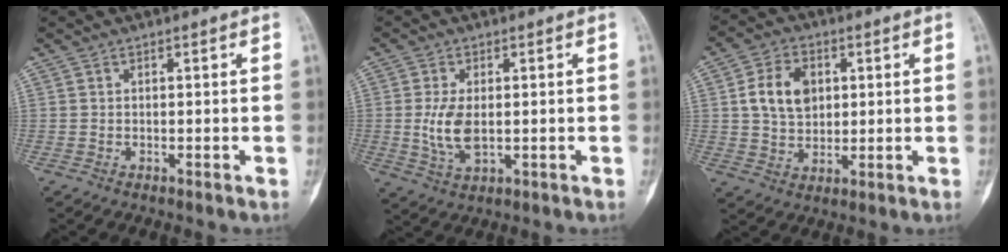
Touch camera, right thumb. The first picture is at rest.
{"total": 6.7, "force": [-0.1, 3.5, 5.7], "torque": [-0.120, -0.011, 0.003]}
{"total": 9.5, "force": [2.1, 6.9, 6.2], "torque": [-0.090, -0.003, 0.039]}